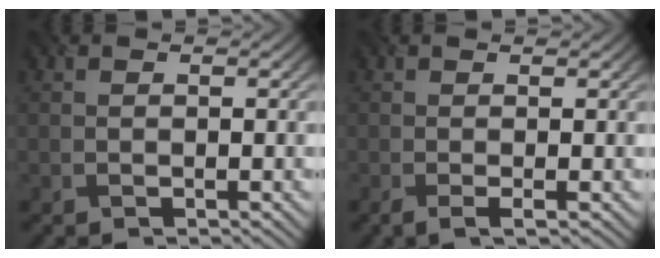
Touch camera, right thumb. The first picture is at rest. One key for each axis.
{"total": 1.6, "fx": -0.3, "fy": 0.3, "fz": 1.6, "tx": -0.029, "ty": -0.003, "tz": -0.010}